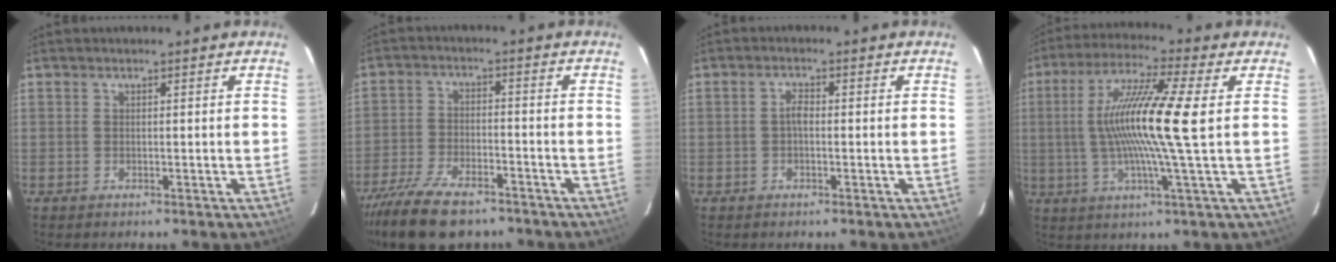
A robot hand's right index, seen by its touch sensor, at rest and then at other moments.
{"total": 14.4, "force": [-11.2, 5.6, 7.2], "torque": [-0.169, -0.024, -0.197]}
{"total": 1.7, "force": [-0.3, 0.8, 1.4], "torque": [-0.028, 0.008, -0.007]}
{"total": 14.5, "force": [0.8, -1.0, 14.5], "torque": [-0.265, 0.003, 0.006]}